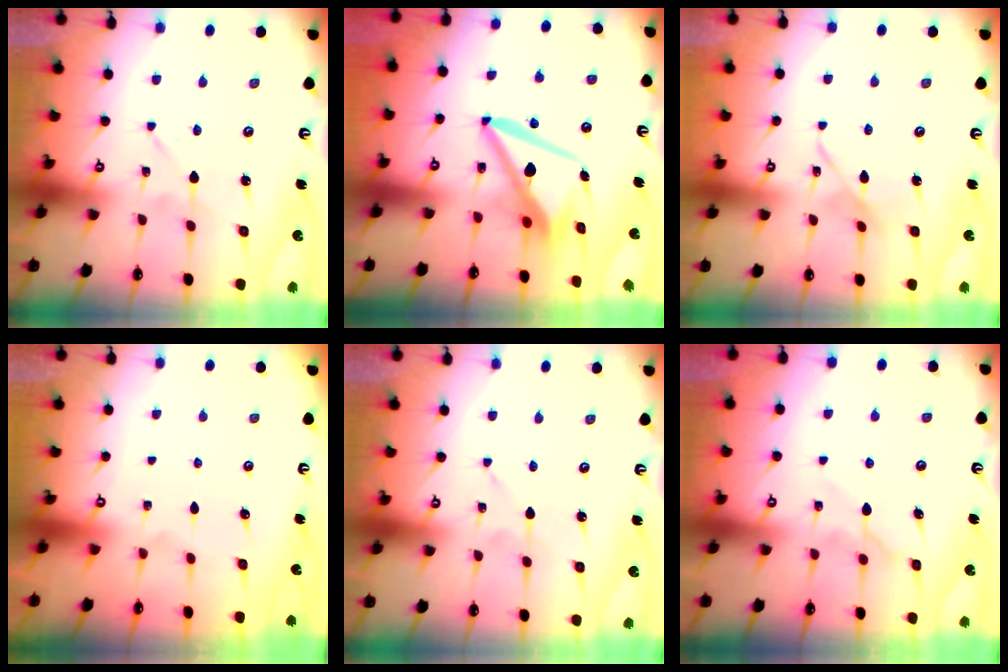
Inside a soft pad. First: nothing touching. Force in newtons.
{"total": 10.8, "press": 10.7, "slide": 1.8}
{"total": 7.6, "press": 7.6, "slide": 0.4}
{"total": 0.0}
{"total": 0.0}
{"total": 5.8, "press": 5.8, "slide": 0.7}